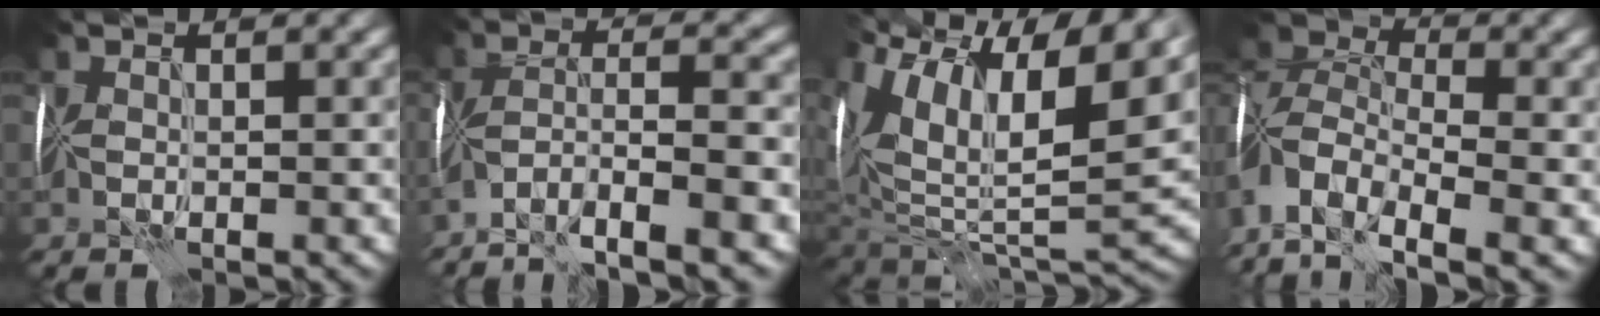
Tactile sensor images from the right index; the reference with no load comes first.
{"total": 6.5, "force": [-4.1, 1.4, 4.9], "torque": [-0.086, 0.014, -0.079]}
{"total": 14.1, "force": [8.6, 5.7, 9.7], "torque": [-0.184, 0.041, 0.151]}
{"total": 10.1, "force": [-4.8, 5.7, 6.8], "torque": [-0.144, 0.007, -0.105]}